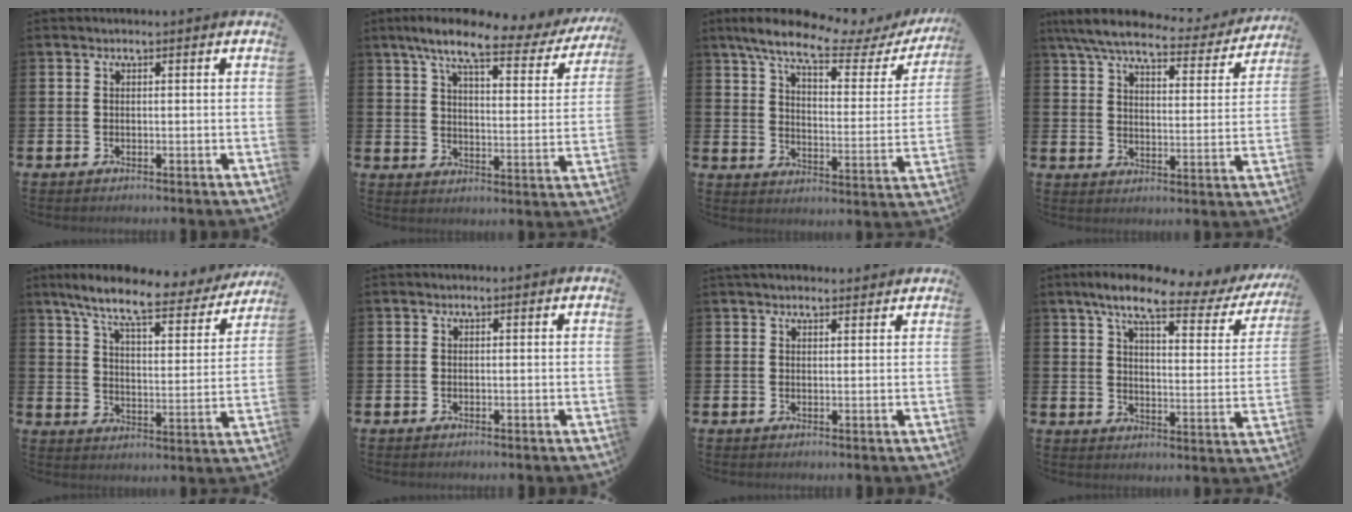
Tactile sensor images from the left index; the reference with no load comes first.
{"total": 8.5, "force": [6.7, 1.8, 5.0], "torque": [-0.113, -0.031, 0.107]}
{"total": 9.2, "force": [7.3, 2.1, 5.1], "torque": [-0.117, -0.039, 0.120]}
{"total": 7.4, "force": [6.4, 1.7, 3.4], "torque": [-0.089, -0.035, 0.106]}
{"total": 9.2, "force": [7.7, 1.6, 4.7], "torque": [-0.119, -0.041, 0.129]}
{"total": 0.0}
{"total": 2.1, "force": [2.0, 0.5, 0.3], "torque": [-0.002, -0.005, 0.035]}
{"total": 8.2, "force": [6.2, 1.8, 5.1], "torque": [-0.113, -0.029, 0.097]}